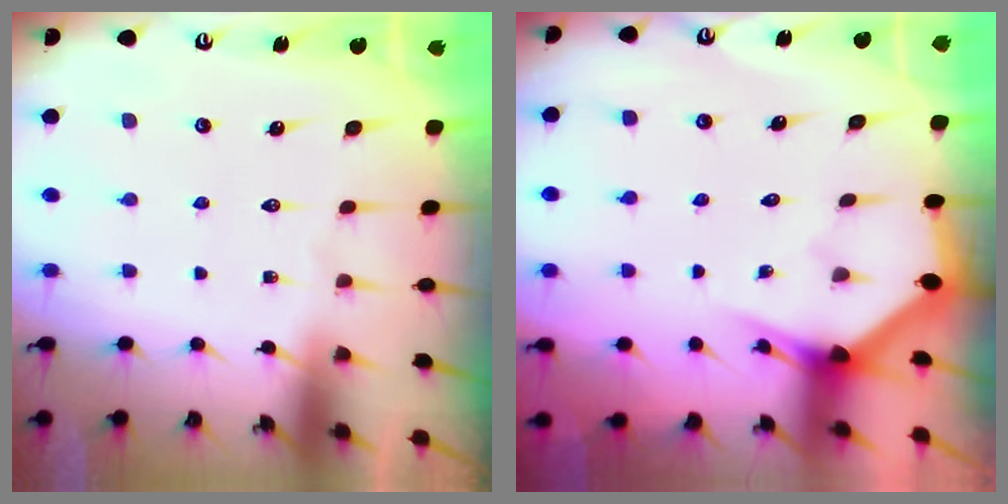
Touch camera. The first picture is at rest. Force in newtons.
{"total": 2.9, "press": 2.9, "slide": 0.1}